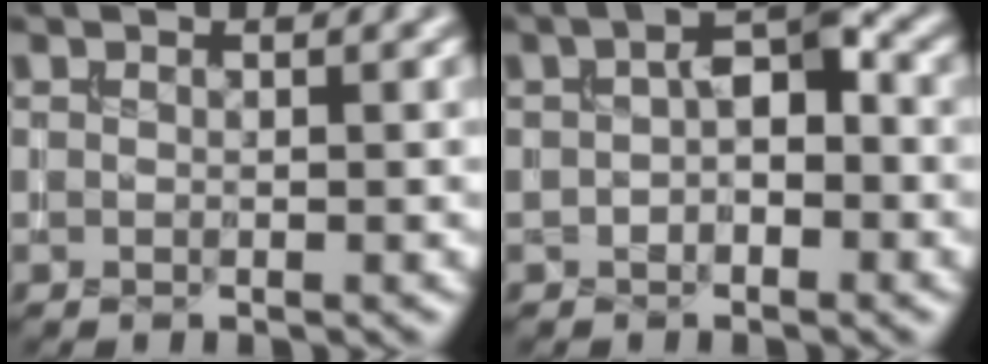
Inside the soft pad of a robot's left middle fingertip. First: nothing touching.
{"total": 3.7, "force": [0.1, 2.0, 3.1], "torque": [-0.048, 0.006, -0.003]}